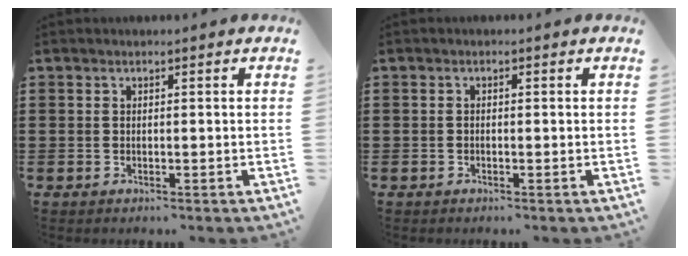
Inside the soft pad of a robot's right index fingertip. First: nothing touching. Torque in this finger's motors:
{"motor_torque": [2.14, 0.00, 0.00, 0.00]}